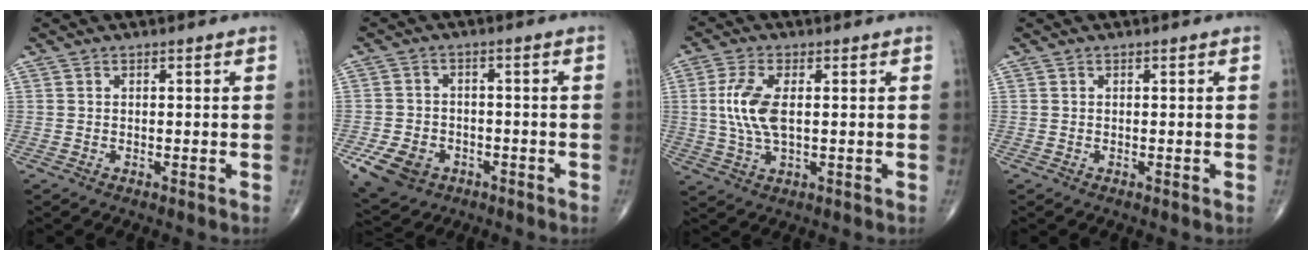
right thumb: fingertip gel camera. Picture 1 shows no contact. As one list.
[{"total": 8.5, "force": [-4.0, 6.3, 4.1], "torque": [-0.068, 0.017, -0.061]}, {"total": 8.4, "force": [0.8, 3.7, 7.5], "torque": [-0.174, -0.001, 0.020]}, {"total": 0.0}]